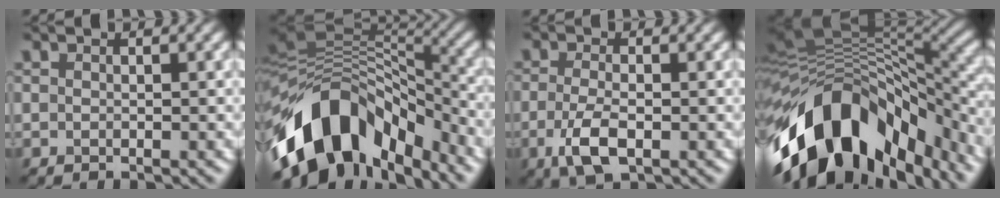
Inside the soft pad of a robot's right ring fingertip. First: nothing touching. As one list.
[{"total": 14.2, "force": [-7.1, 8.7, 8.6], "torque": [-0.171, 0.013, -0.116]}, {"total": 3.9, "force": [-1.3, 1.8, 3.3], "torque": [-0.080, -0.008, -0.029]}, {"total": 14.8, "force": [-6.9, 8.4, 10.1], "torque": [-0.182, 0.017, -0.112]}]